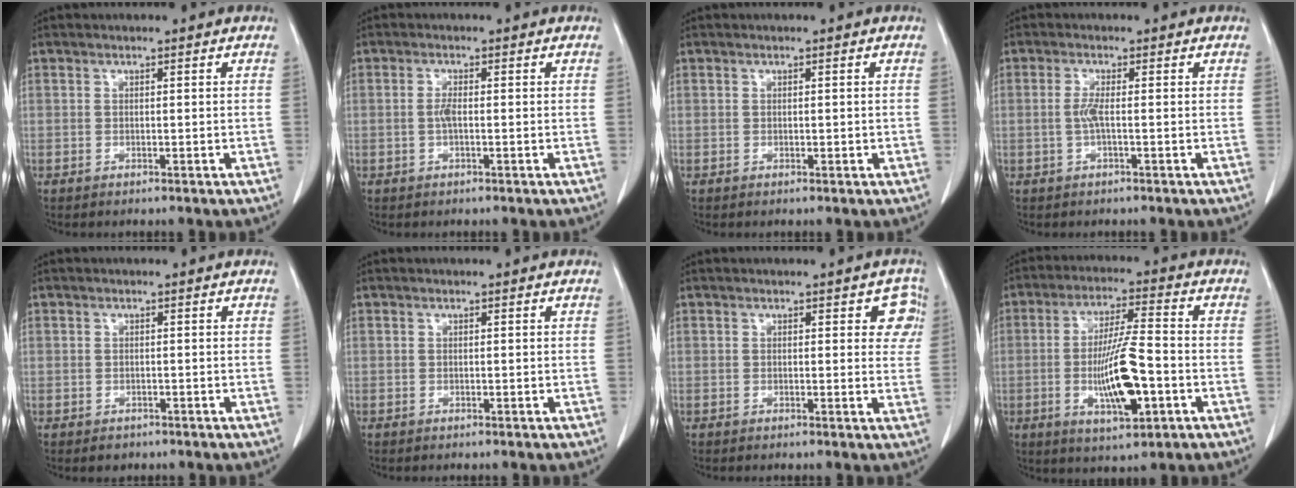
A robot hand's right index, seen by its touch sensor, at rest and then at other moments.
{"total": 1.6, "force": [-0.2, 0.3, 1.5], "torque": [-0.034, 0.001, -0.005]}
{"total": 0.6, "force": [0.0, 0.3, 0.4], "torque": [-0.007, 0.000, 0.003]}
{"total": 2.0, "force": [-0.3, 0.1, 2.0], "torque": [-0.046, -0.001, -0.007]}
{"total": 1.5, "force": [-0.8, 1.3, 0.1], "torque": [-0.004, 0.003, -0.008]}
{"total": 0.0}
{"total": 3.9, "force": [1.6, 2.1, 2.9], "torque": [-0.008, 0.003, 0.009]}
{"total": 11.6, "force": [-2.9, 2.0, 11.0], "torque": [-0.206, -0.007, -0.046]}